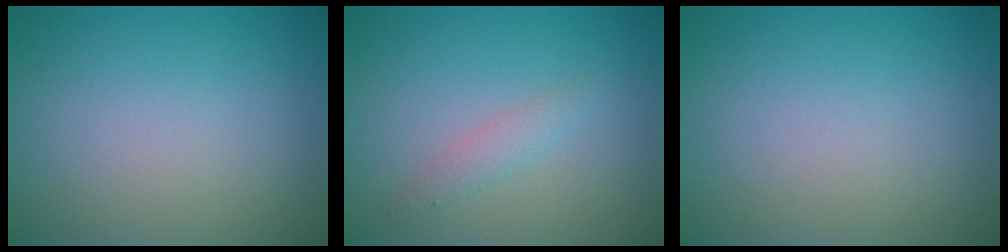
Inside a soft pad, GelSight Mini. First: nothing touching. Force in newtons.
{"total": 1.3, "press": 1.3, "slide": 0.0}
{"total": 0.0}